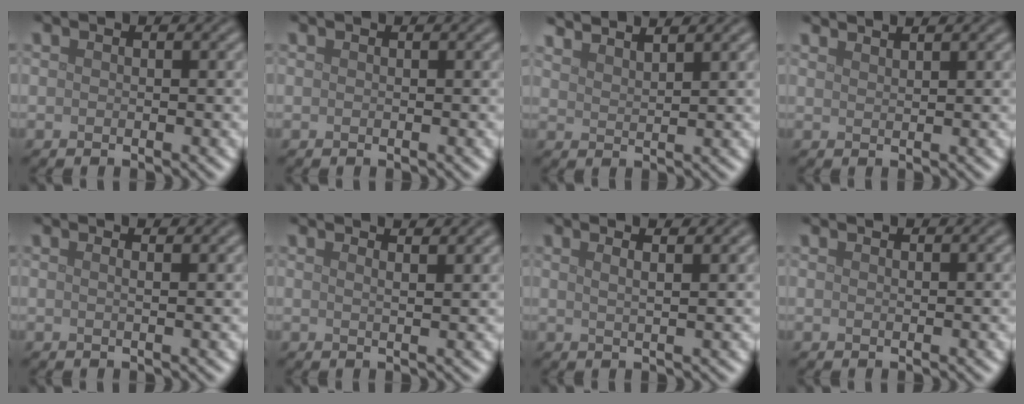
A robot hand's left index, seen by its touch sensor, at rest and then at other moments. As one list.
[{"total": 0.0}, {"total": 4.5, "force": [4.1, 0.9, 1.6], "torque": [-0.002, 0.016, 0.040]}, {"total": 2.5, "force": [2.2, 0.6, 1.0], "torque": [0.005, 0.004, 0.016]}, {"total": 2.5, "force": [1.4, 1.1, 1.8], "torque": [-0.006, 0.009, -0.014]}, {"total": 3.3, "force": [2.3, 1.3, 2.0], "torque": [0.000, 0.017, -0.002]}, {"total": 4.3, "force": [2.6, 1.7, 2.9], "torque": [-0.017, 0.027, 0.000]}, {"total": 0.9, "force": [0.9, 0.2, 0.3], "torque": [-0.002, -0.002, 0.008]}]